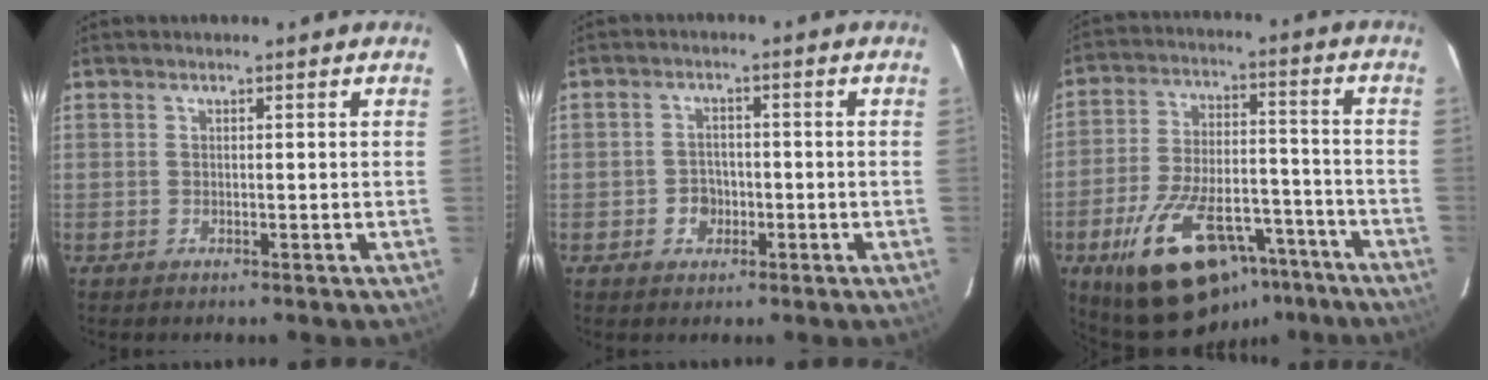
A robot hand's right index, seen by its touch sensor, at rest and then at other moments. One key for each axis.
{"total": 3.5, "fx": -1.4, "fy": 3.1, "fz": 1.0, "tx": -0.023, "ty": 0.009, "tz": -0.016}
{"total": 22.4, "fx": -13.9, "fy": 10.9, "fz": 13.8, "tx": -0.252, "ty": -0.002, "tz": -0.200}